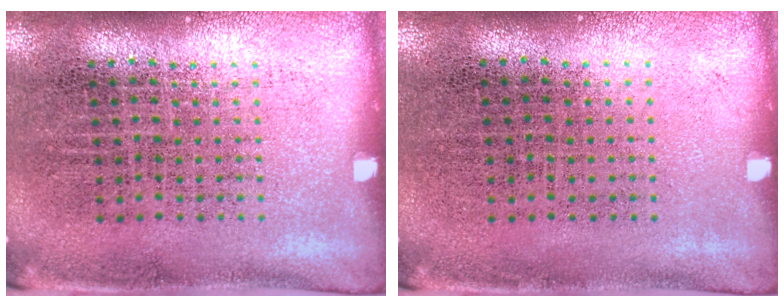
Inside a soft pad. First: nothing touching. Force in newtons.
{"total": 0.0}